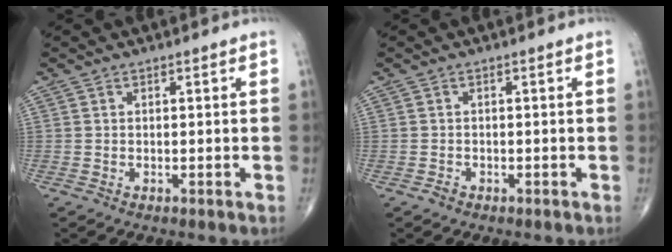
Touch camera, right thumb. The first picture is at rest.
{"total": 0.9, "force": [-0.6, 0.6, 0.2], "torque": [-0.002, 0.003, -0.014]}